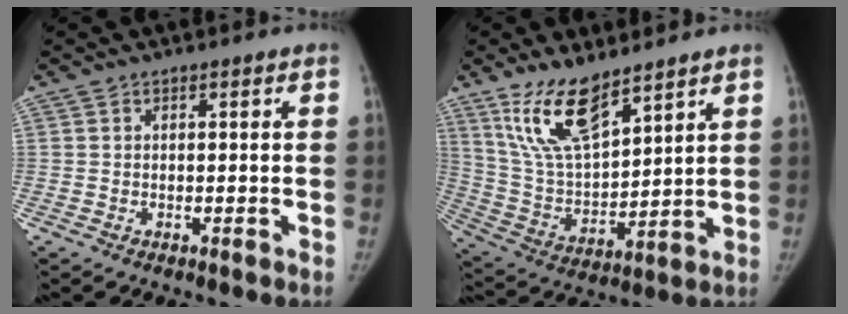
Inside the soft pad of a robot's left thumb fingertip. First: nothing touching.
{"total": 14.1, "force": [9.8, 5.0, 8.8], "torque": [-0.145, -0.052, 0.203]}